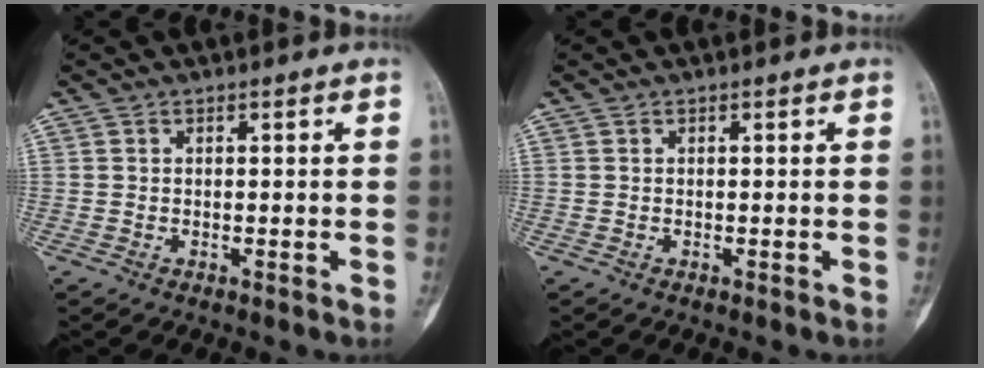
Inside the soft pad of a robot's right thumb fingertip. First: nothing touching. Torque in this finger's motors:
{"motor_torque": [0.00, 0.00, 0.00, 0.00, 0.00]}